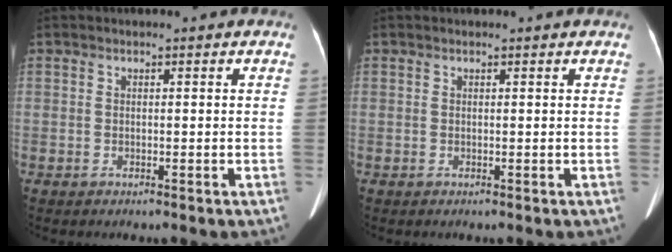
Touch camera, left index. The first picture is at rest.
{"total": 0.9, "force": [0.8, 0.1, 0.2], "torque": [-0.008, 0.007, 0.010]}